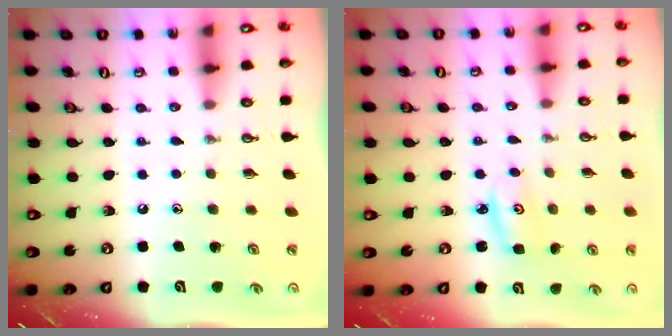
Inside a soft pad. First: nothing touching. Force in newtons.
{"total": 2.9, "press": 2.9, "slide": 0.3}